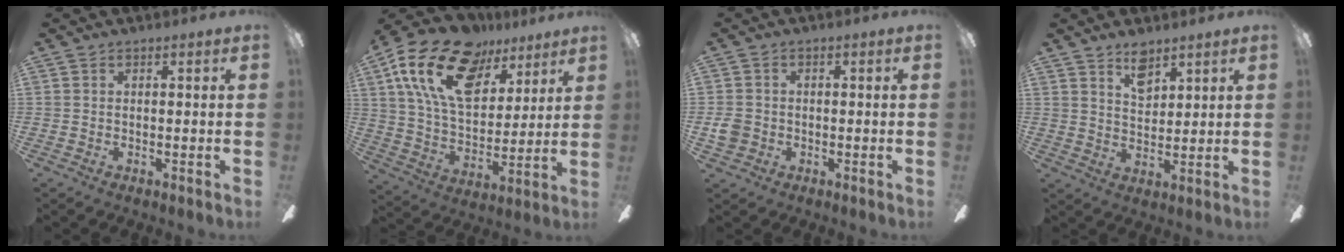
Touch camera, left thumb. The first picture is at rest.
{"total": 22.5, "force": [12.0, 13.0, 13.8], "torque": [-0.256, -0.049, 0.214]}
{"total": 3.9, "force": [-0.8, 3.4, 1.7], "torque": [-0.024, 0.004, -0.015]}
{"total": 6.5, "force": [4.7, 3.2, 3.1], "torque": [-0.041, -0.020, 0.082]}